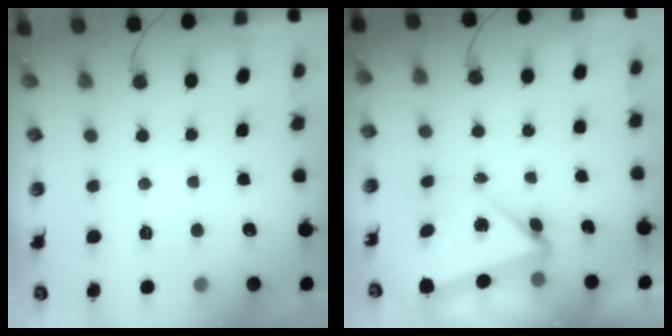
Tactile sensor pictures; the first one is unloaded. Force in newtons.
{"total": 6.0, "press": 5.8, "slide": 1.7}